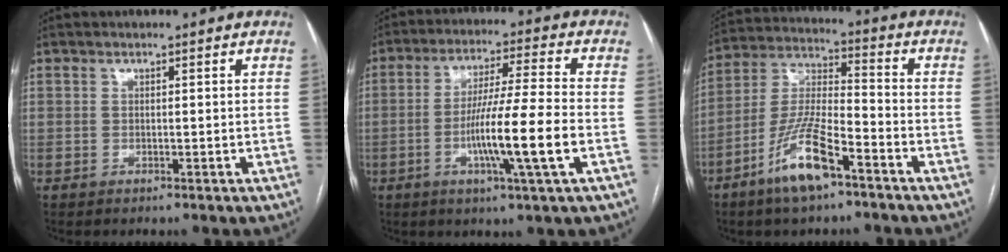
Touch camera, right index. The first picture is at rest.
{"total": 12.3, "force": [-3.3, -1.1, 11.8], "torque": [-0.216, -0.010, -0.065]}
{"total": 12.0, "force": [-7.0, 2.4, 9.4], "torque": [-0.196, -0.009, -0.133]}